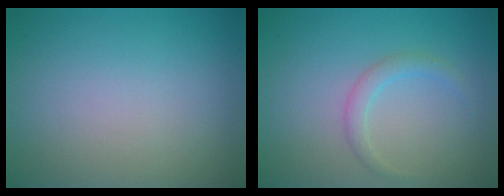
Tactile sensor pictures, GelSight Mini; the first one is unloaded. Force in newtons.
{"total": 1.5, "press": 1.5, "slide": 0.1}